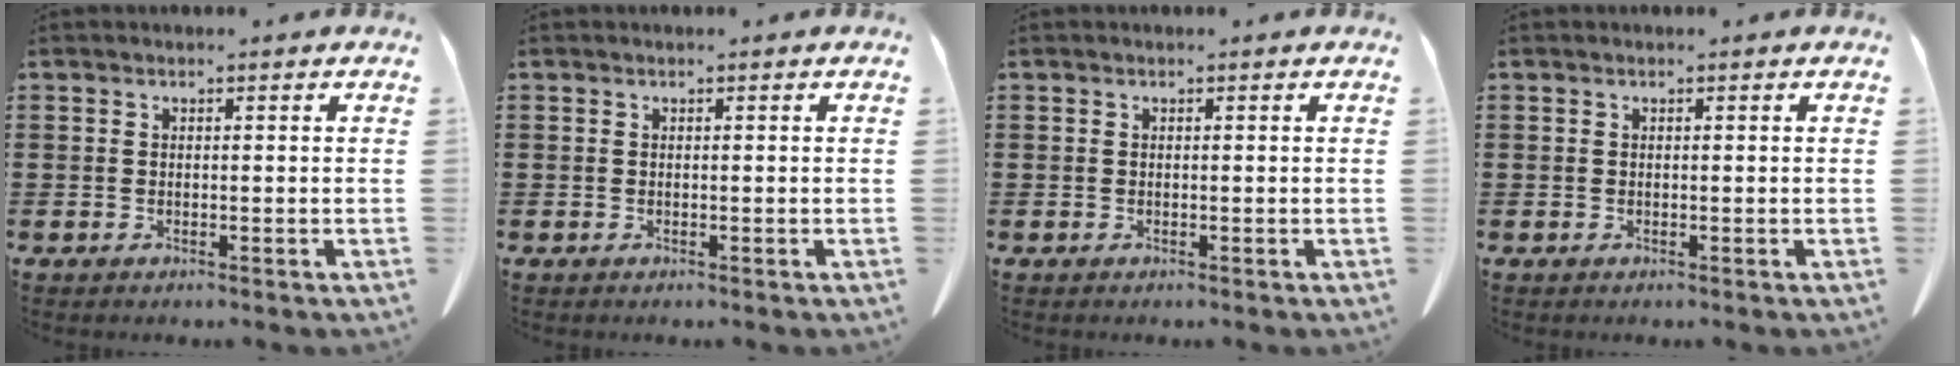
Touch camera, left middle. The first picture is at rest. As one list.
[{"total": 0.0}, {"total": 0.0}, {"total": 0.0}]